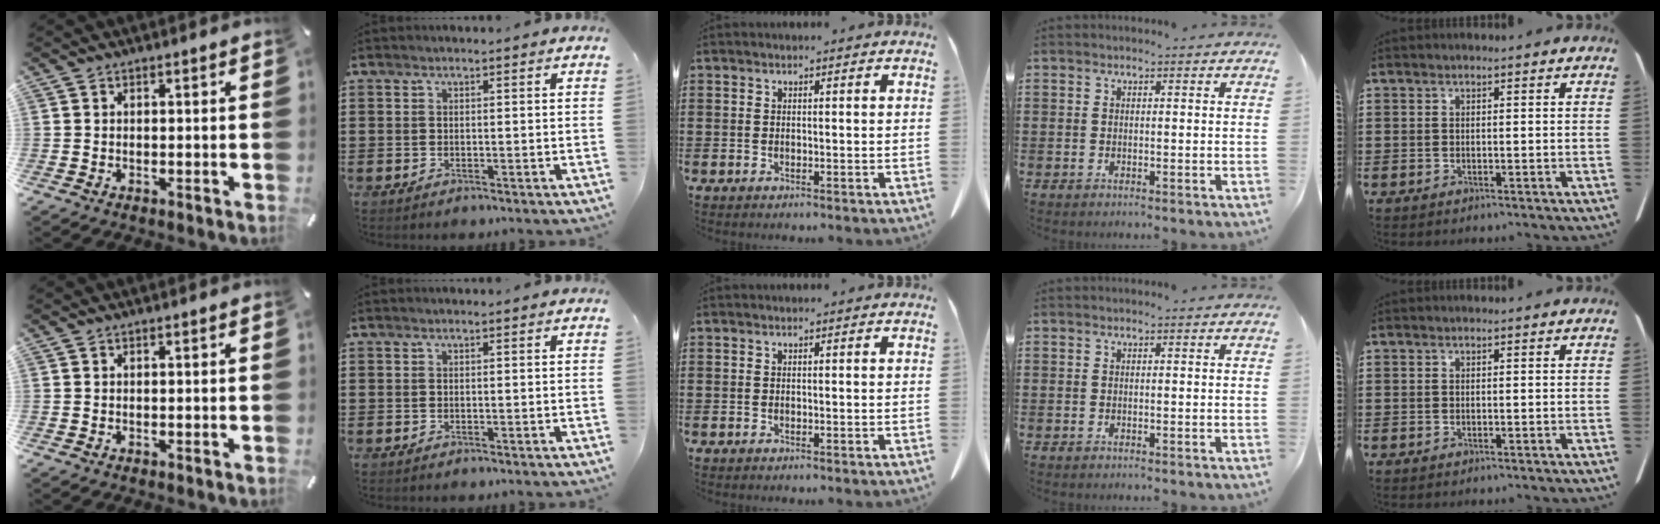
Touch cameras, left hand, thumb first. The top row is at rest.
{}